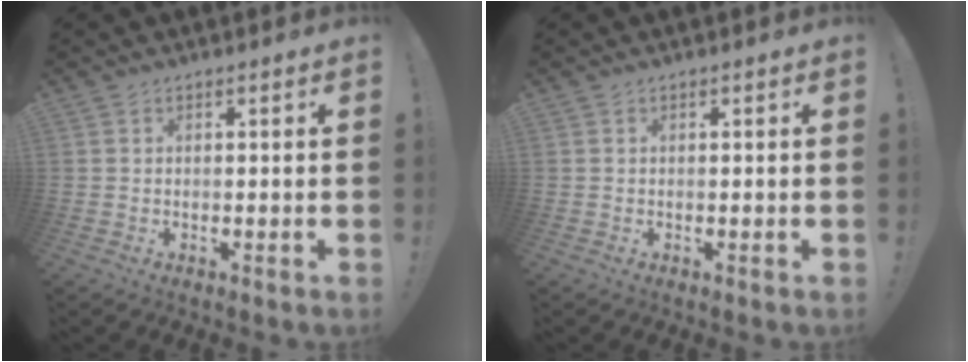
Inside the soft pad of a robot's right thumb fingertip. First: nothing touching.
{"total": 0.0}